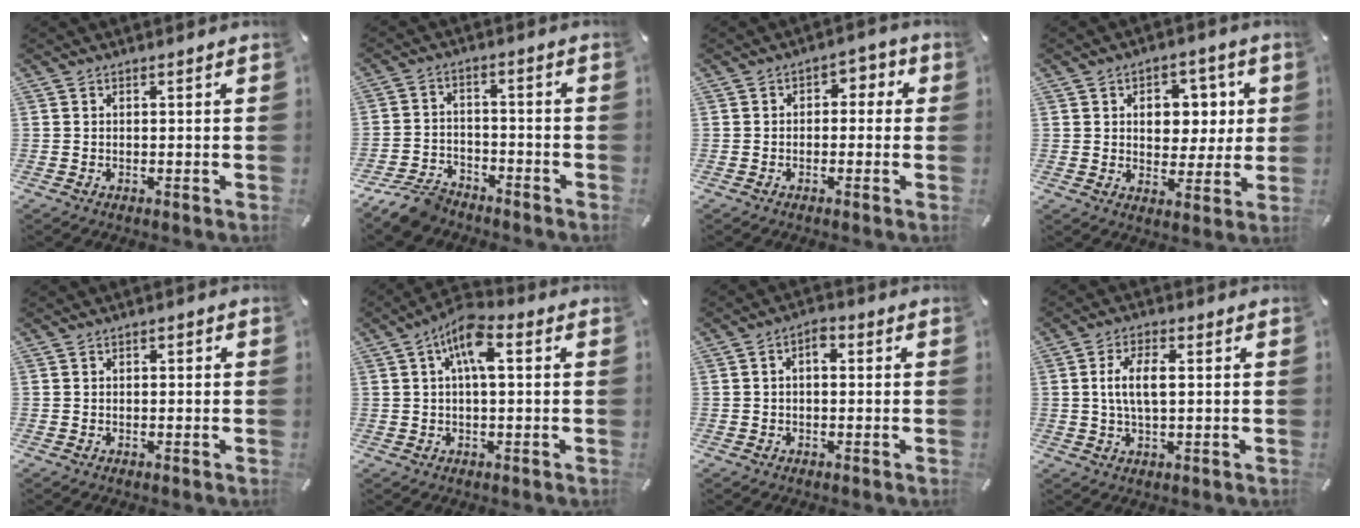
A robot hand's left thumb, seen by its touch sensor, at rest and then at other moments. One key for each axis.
{"total": 8.2, "fx": -7.0, "fy": 3.4, "fz": 2.7, "tx": -0.051, "ty": 0.036, "tz": -0.132}
{"total": 3.3, "fx": -1.5, "fy": 2.4, "fz": 1.6, "tx": -0.022, "ty": 0.017, "tz": -0.035}
{"total": 8.5, "fx": 1.8, "fy": 7.1, "fz": 4.4, "tx": -0.051, "ty": -0.003, "tz": 0.027}
{"total": 0.6, "fx": -0.2, "fy": 0.5, "fz": 0.2, "tx": -0.004, "ty": 0.003, "tz": -0.005}
{"total": 8.3, "fx": 2.0, "fy": 3.3, "fz": 7.3, "tx": -0.122, "ty": 0.003, "tz": 0.033}
{"total": 3.1, "fx": -0.1, "fy": 1.8, "fz": 2.5, "tx": -0.043, "ty": 0.009, "tz": -0.005}
{"total": 7.0, "fx": 0.7, "fy": 2.9, "fz": 6.3, "tx": -0.135, "ty": 0.005, "tz": 0.008}